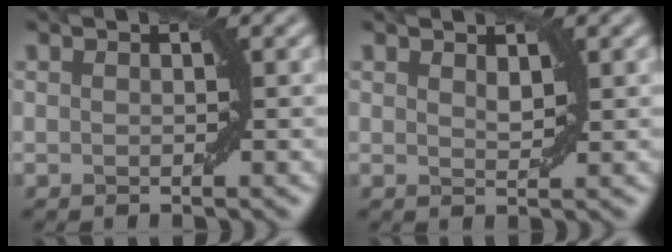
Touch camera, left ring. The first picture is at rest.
{"total": 1.0, "force": [0.7, 0.3, 0.6], "torque": [-0.011, -0.001, 0.016]}